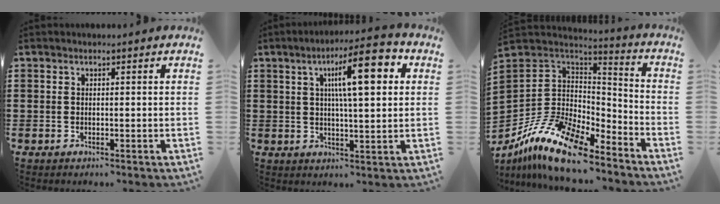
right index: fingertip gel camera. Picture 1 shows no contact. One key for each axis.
{"total": 11.0, "fx": 3.3, "fy": 2.5, "fz": 10.1, "tx": -0.169, "ty": -0.001, "tz": 0.046}
{"total": 13.4, "fx": -9.4, "fy": 6.7, "fz": 6.9, "tx": -0.168, "ty": 0.018, "tz": -0.179}